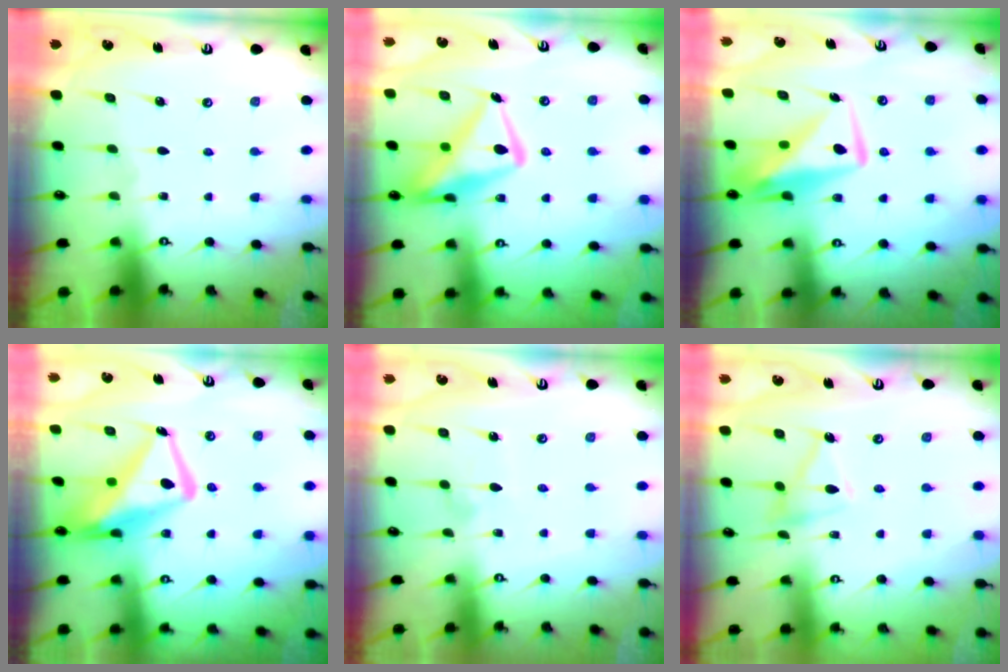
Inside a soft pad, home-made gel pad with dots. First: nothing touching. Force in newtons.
{"total": 16.1, "press": 16.1, "slide": 1.5}
{"total": 11.0, "press": 11.0, "slide": 0.9}
{"total": 14.0, "press": 13.9, "slide": 1.6}
{"total": 5.8, "press": 5.8, "slide": 0.5}
{"total": 11.0, "press": 11.0, "slide": 0.8}